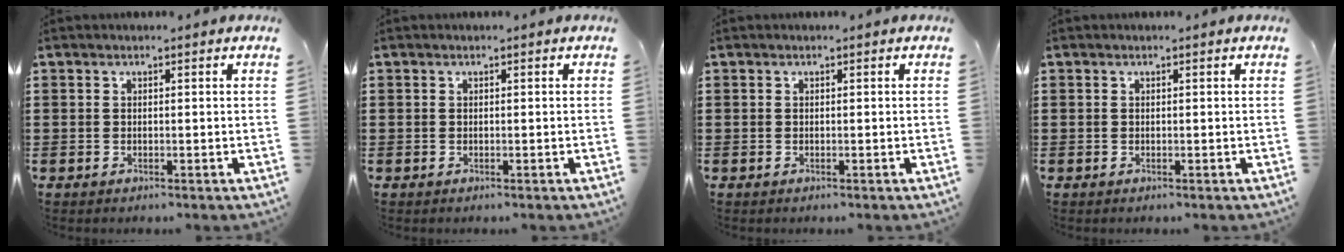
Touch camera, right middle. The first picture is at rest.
{"total": 0.0}
{"total": 0.0}
{"total": 0.0}